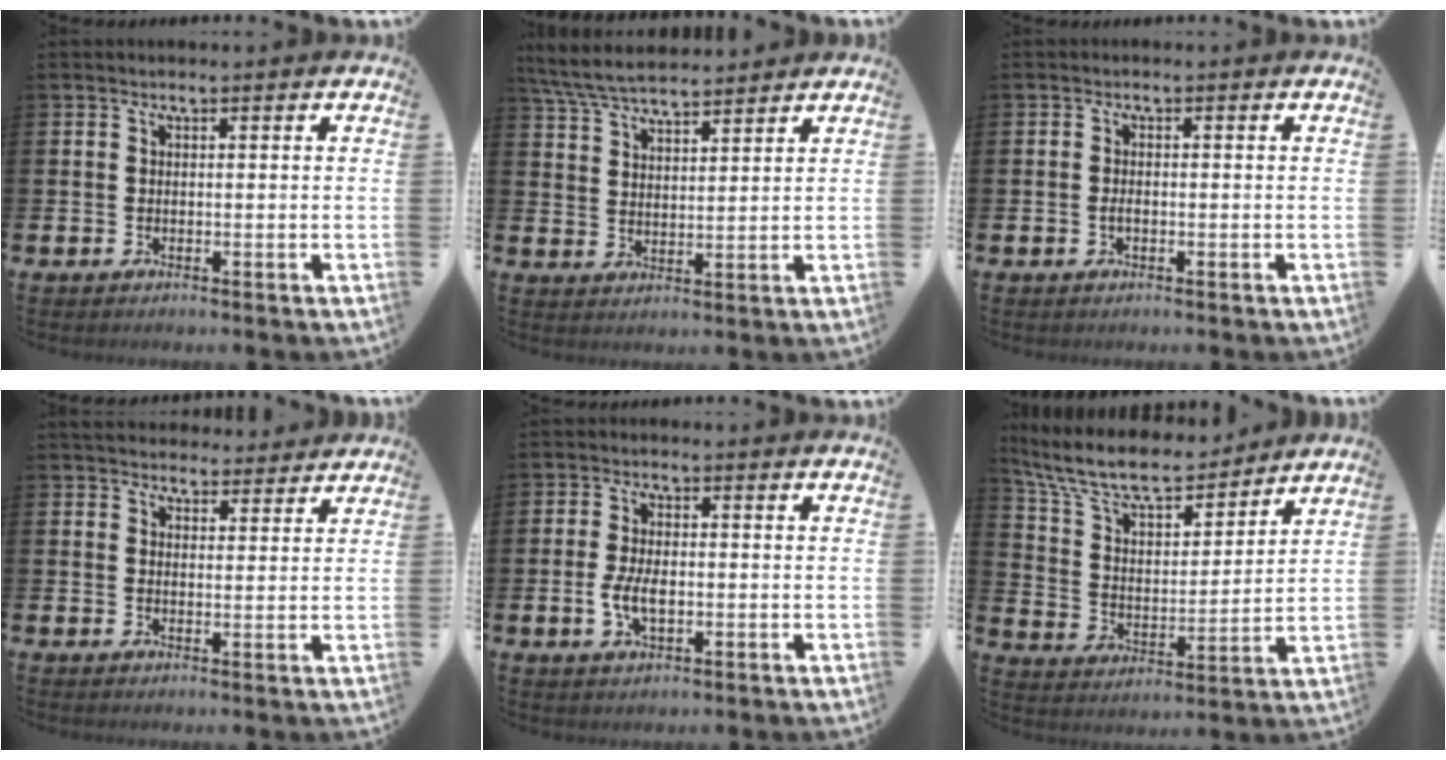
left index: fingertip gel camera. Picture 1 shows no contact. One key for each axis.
{"total": 6.3, "fx": 6.0, "fy": 1.1, "fz": 1.7, "tx": -0.058, "ty": -0.022, "tz": 0.110}
{"total": 1.0, "fx": -0.3, "fy": 0.5, "fz": 0.8, "tx": -0.022, "ty": 0.005, "tz": -0.005}
{"total": 4.1, "fx": 3.9, "fy": 1.3, "fz": 0.1, "tx": -0.003, "ty": -0.018, "tz": 0.071}
{"total": 4.2, "fx": -0.6, "fy": 2.2, "fz": 3.5, "tx": -0.070, "ty": 0.003, "tz": -0.012}
{"total": 10.3, "fx": 9.1, "fy": 2.9, "fz": 3.7, "tx": -0.120, "ty": -0.054, "tz": 0.163}